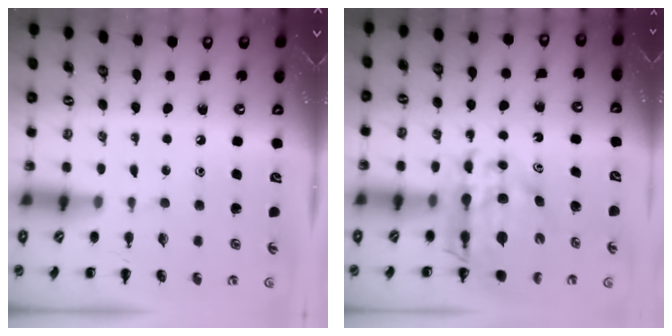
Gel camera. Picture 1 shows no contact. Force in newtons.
{"total": 11.9, "press": 11.4, "slide": 3.2}